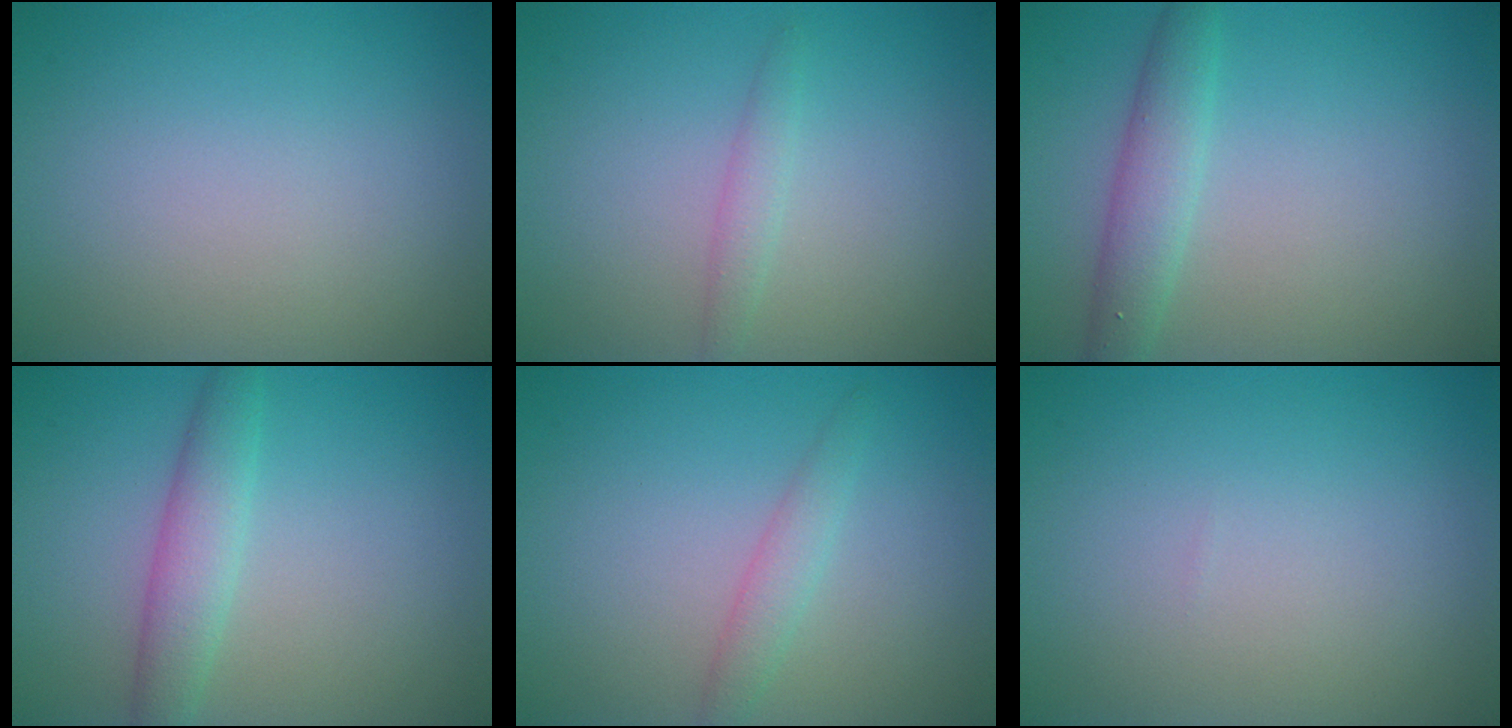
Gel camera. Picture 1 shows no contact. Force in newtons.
{"total": 1.3, "press": 1.3, "slide": 0.1}
{"total": 3.0, "press": 3.0, "slide": 0.1}
{"total": 3.0, "press": 3.0, "slide": 0.1}
{"total": 1.7, "press": 1.7, "slide": 0.1}
{"total": 0.0}